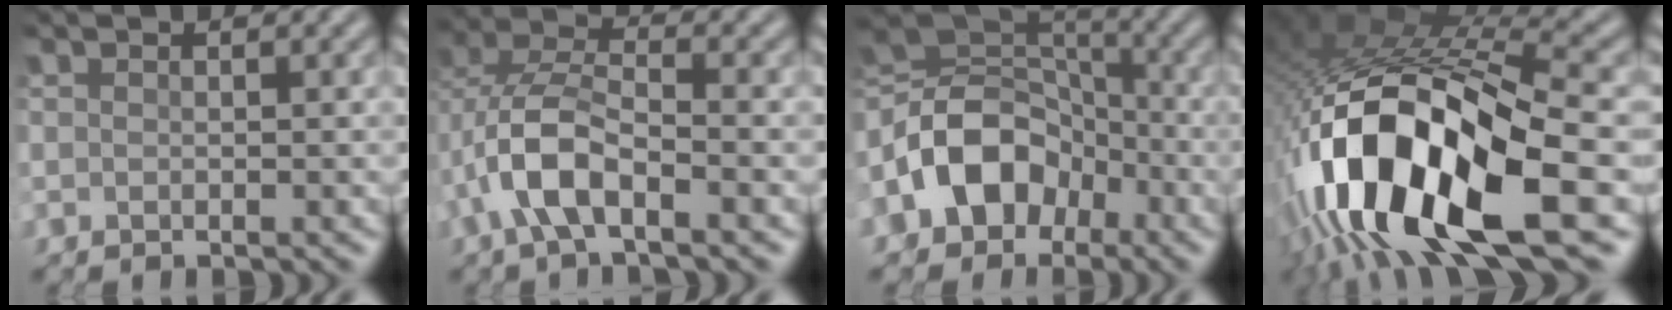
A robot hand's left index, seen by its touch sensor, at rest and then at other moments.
{"total": 5.7, "force": [-2.1, 2.6, 4.7], "torque": [-0.106, 0.010, -0.041]}
{"total": 9.2, "force": [-3.6, 6.8, 5.2], "torque": [-0.097, 0.013, -0.075]}
{"total": 15.5, "force": [-5.9, 6.3, 12.8], "torque": [-0.253, 0.001, -0.096]}